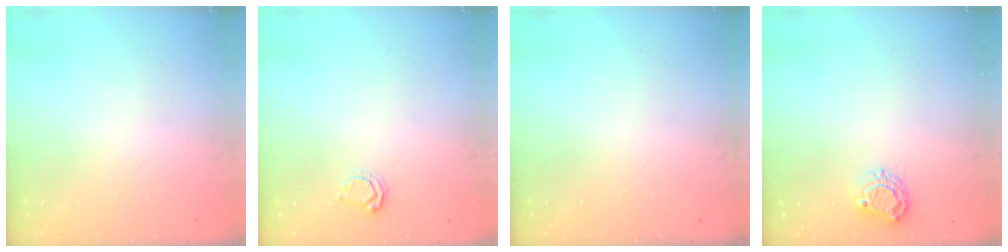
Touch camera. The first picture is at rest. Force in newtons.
{"total": 3.8, "press": 3.8, "slide": 0.5}
{"total": 0.0}
{"total": 6.9, "press": 6.9, "slide": 0.3}